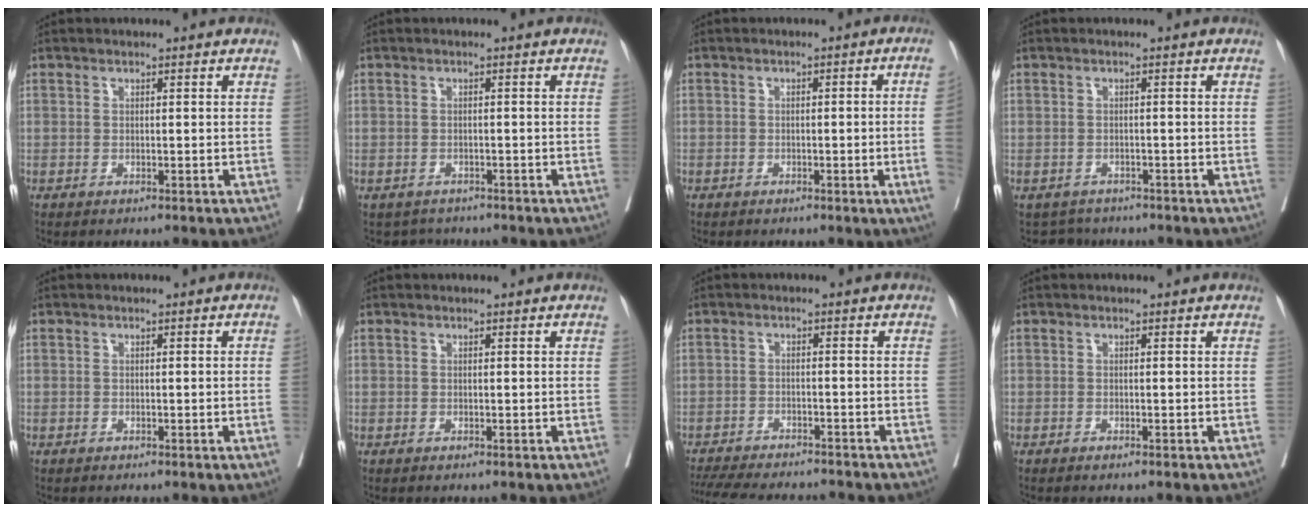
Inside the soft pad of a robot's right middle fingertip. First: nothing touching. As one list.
[{"total": 2.5, "force": [-2.2, 1.3, -0.3], "torque": [0.001, 0.001, -0.033]}, {"total": 5.0, "force": [-1.0, -1.0, 4.8], "torque": [-0.058, -0.001, -0.011]}, {"total": 3.3, "force": [-2.9, 1.5, -0.6], "torque": [0.009, 0.001, -0.046]}, {"total": 0.6, "force": [-0.1, -0.1, 0.6], "torque": [-0.011, 0.001, 0.001]}, {"total": 0.0}, {"total": 14.2, "force": [-13.0, 2.3, 5.3], "torque": [-0.105, -0.016, -0.183]}, {"total": 0.8, "force": [-0.6, 0.0, 0.5], "torque": [-0.009, -0.002, -0.009]}]